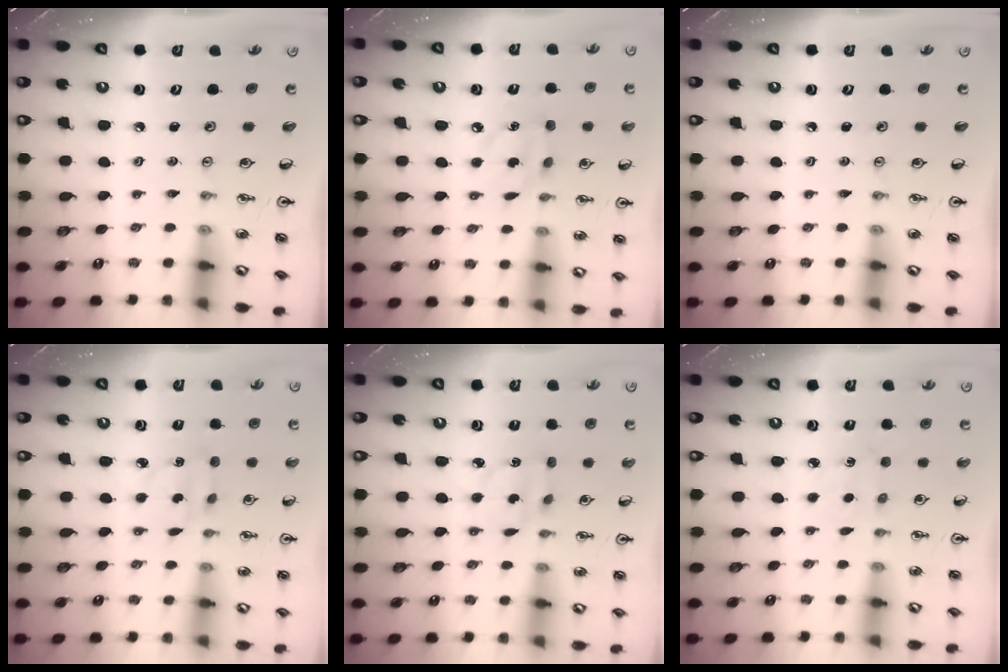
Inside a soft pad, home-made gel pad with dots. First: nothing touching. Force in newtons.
{"total": 5.0, "press": 5.0, "slide": 0.2}
{"total": 0.0}
{"total": 3.0, "press": 2.9, "slide": 0.6}
{"total": 4.0, "press": 3.9, "slide": 0.7}
{"total": 2.6, "press": 2.6, "slide": 0.4}